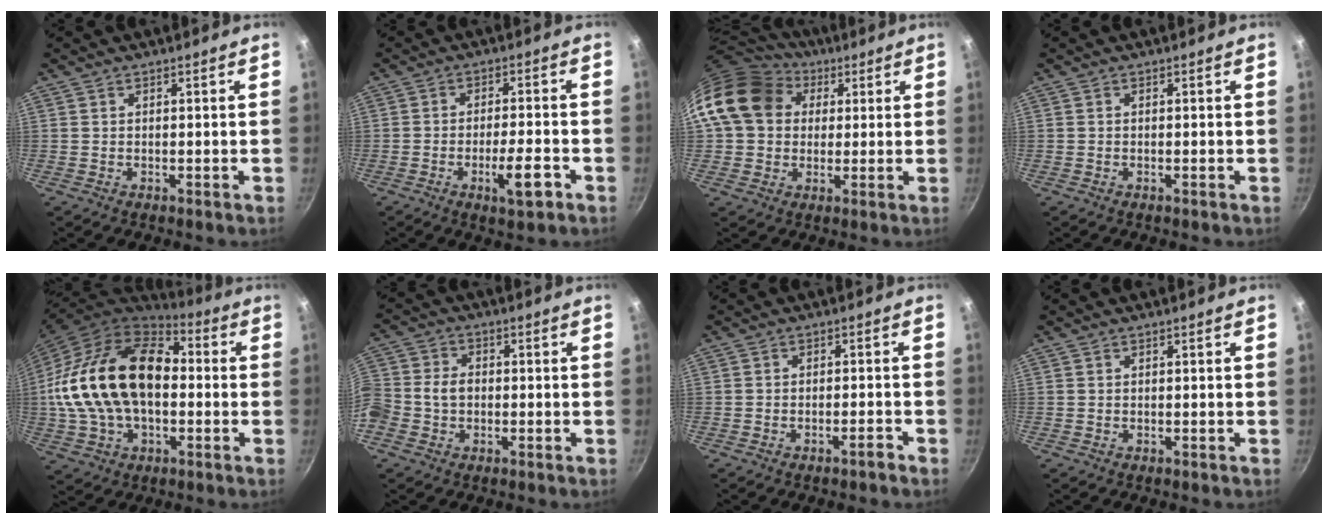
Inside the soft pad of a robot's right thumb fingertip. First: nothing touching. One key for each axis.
{"total": 6.7, "fx": -3.0, "fy": 1.6, "fz": 5.8, "tx": -0.087, "ty": 0.015, "tz": -0.045}
{"total": 17.1, "fx": 4.4, "fy": 13.8, "fz": 9.1, "tx": -0.150, "ty": 0.027, "tz": 0.067}
{"total": 0.0}
{"total": 25.2, "fx": 0.5, "fy": 16.0, "fz": 19.4, "tx": -0.355, "ty": 0.040, "tz": 0.003}
{"total": 11.3, "fx": -2.0, "fy": 9.3, "fz": 6.1, "tx": -0.135, "ty": 0.039, "tz": -0.055}
{"total": 1.9, "fx": -1.5, "fy": 0.2, "fz": 1.1, "tx": -0.017, "ty": 0.017, "tz": -0.019}
{"total": 0.0}